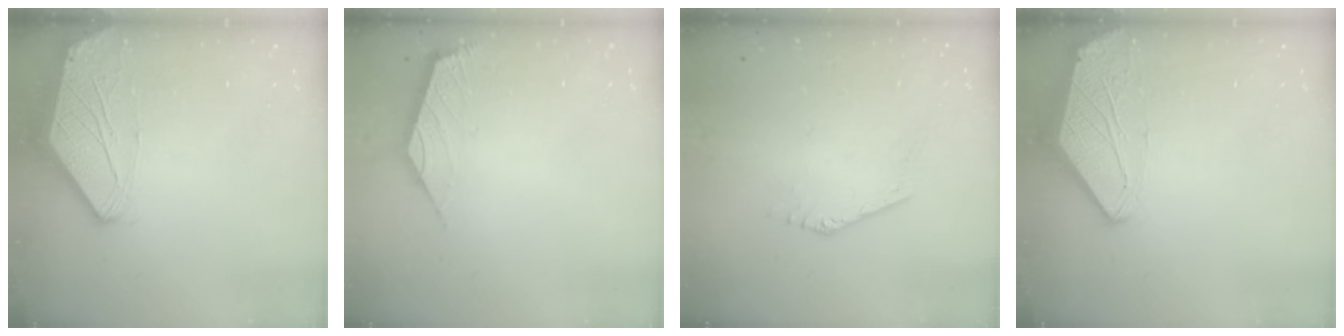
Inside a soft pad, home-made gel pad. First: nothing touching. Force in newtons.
{"total": 2.5, "press": 2.4, "slide": 0.6}
{"total": 0.0}
{"total": 0.0}